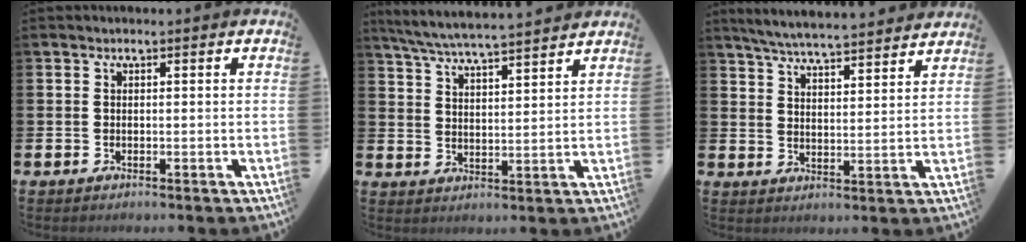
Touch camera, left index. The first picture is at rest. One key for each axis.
{"total": 6.1, "fx": 5.9, "fy": 0.0, "fz": 1.6, "tx": -0.051, "ty": -0.036, "tz": 0.104}
{"total": 5.8, "fx": 5.7, "fy": 0.0, "fz": 1.1, "tx": -0.034, "ty": -0.040, "tz": 0.098}